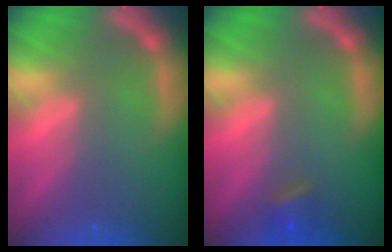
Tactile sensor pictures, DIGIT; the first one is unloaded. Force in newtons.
{"total": 1.9}